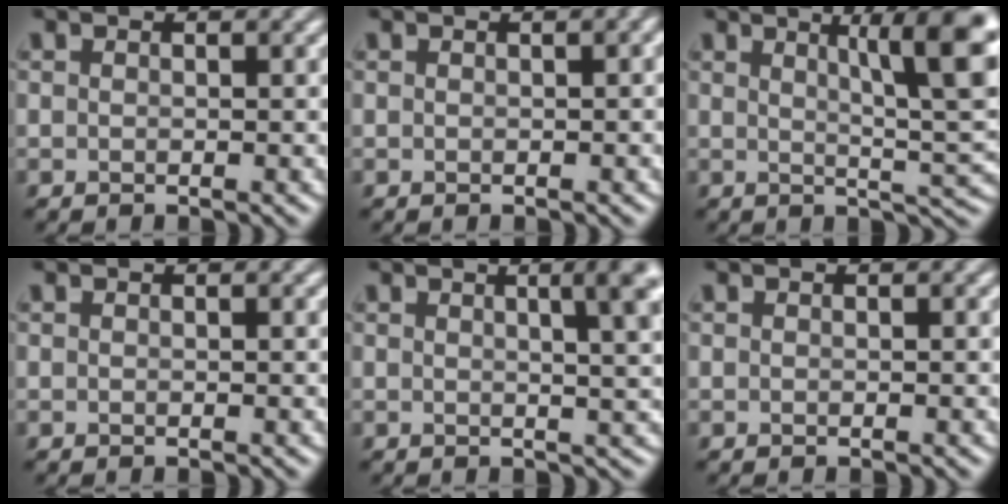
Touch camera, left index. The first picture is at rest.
{"total": 0.9, "force": [0.2, 0.2, 0.9], "torque": [-0.010, 0.009, 0.005]}
{"total": 9.4, "force": [3.5, 2.1, 8.5], "torque": [-0.086, 0.016, 0.046]}
{"total": 0.0}
{"total": 5.8, "force": [2.1, 2.0, 5.1], "torque": [-0.027, 0.022, 0.012]}
{"total": 0.0}